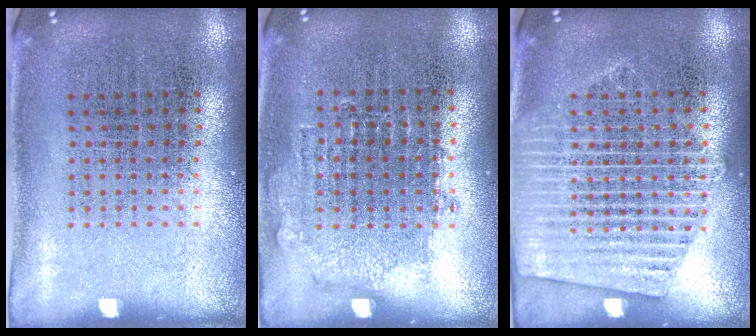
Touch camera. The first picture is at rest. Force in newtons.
{"total": 0.9, "press": 0.8, "slide": 0.4}
{"total": 1.8, "press": 1.8, "slide": 0.3}